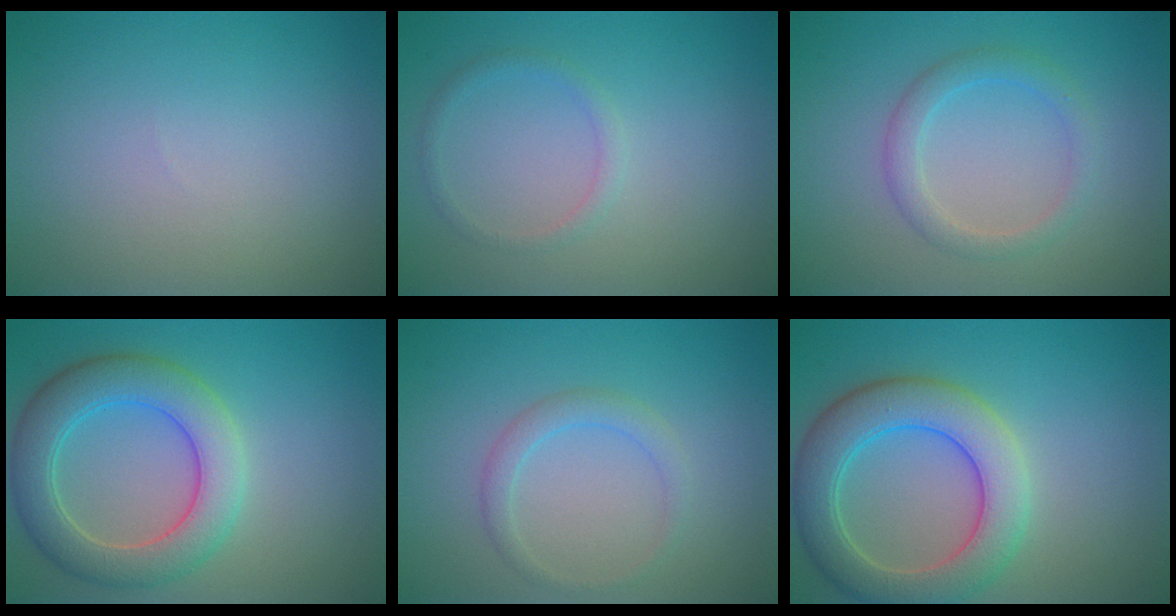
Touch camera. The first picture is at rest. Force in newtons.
{"total": 1.2, "press": 1.2, "slide": 0.2}
{"total": 2.3, "press": 2.3, "slide": 0.1}
{"total": 6.3, "press": 6.3, "slide": 0.6}
{"total": 1.8, "press": 1.8, "slide": 0.0}
{"total": 6.9, "press": 6.8, "slide": 0.4}